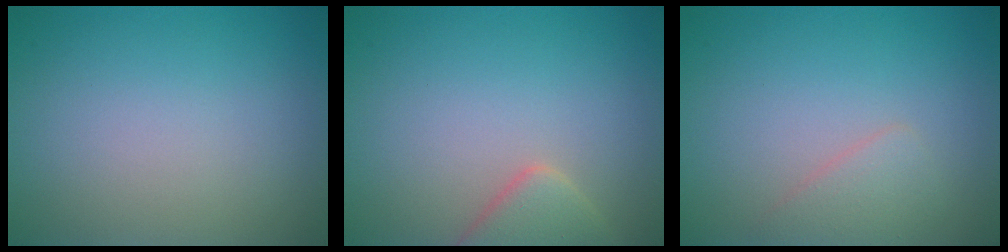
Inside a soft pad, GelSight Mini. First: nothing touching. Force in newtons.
{"total": 3.0, "press": 2.9, "slide": 0.3}
{"total": 1.7, "press": 1.7, "slide": 0.1}